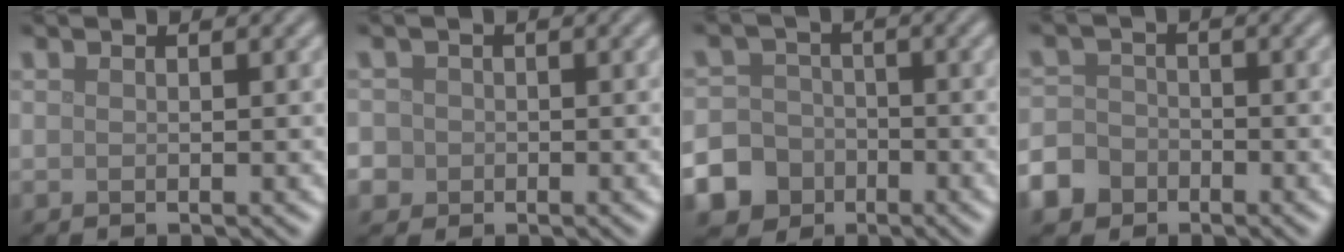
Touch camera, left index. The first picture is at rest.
{"total": 4.1, "force": [-0.8, 3.9, 1.2], "torque": [-0.020, 0.008, -0.042]}
{"total": 10.6, "force": [-5.3, 8.9, 2.1], "torque": [-0.052, -0.038, -0.117]}
{"total": 5.2, "force": [-3.3, 3.9, 1.2], "torque": [-0.015, -0.013, -0.066]}